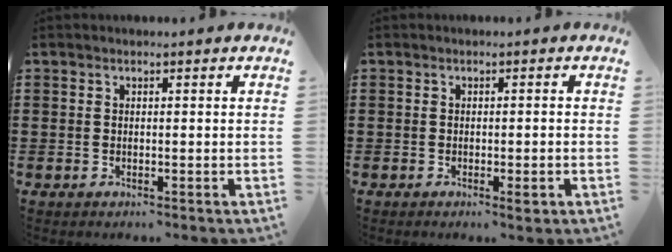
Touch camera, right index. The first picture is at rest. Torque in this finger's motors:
{"motor_torque": [0.70, -0.25, 0.20, 0.04]}